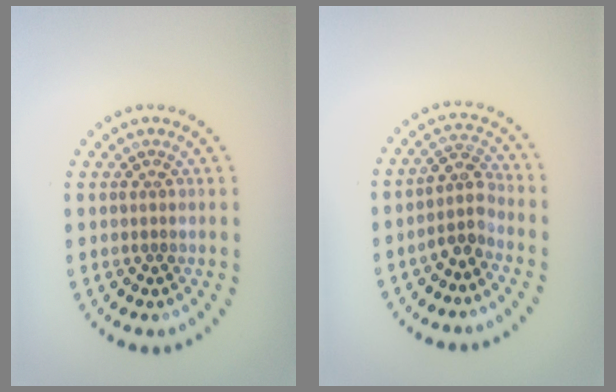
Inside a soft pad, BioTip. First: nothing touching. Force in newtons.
{"total": 2.7, "press": 2.1, "slide": 1.6}